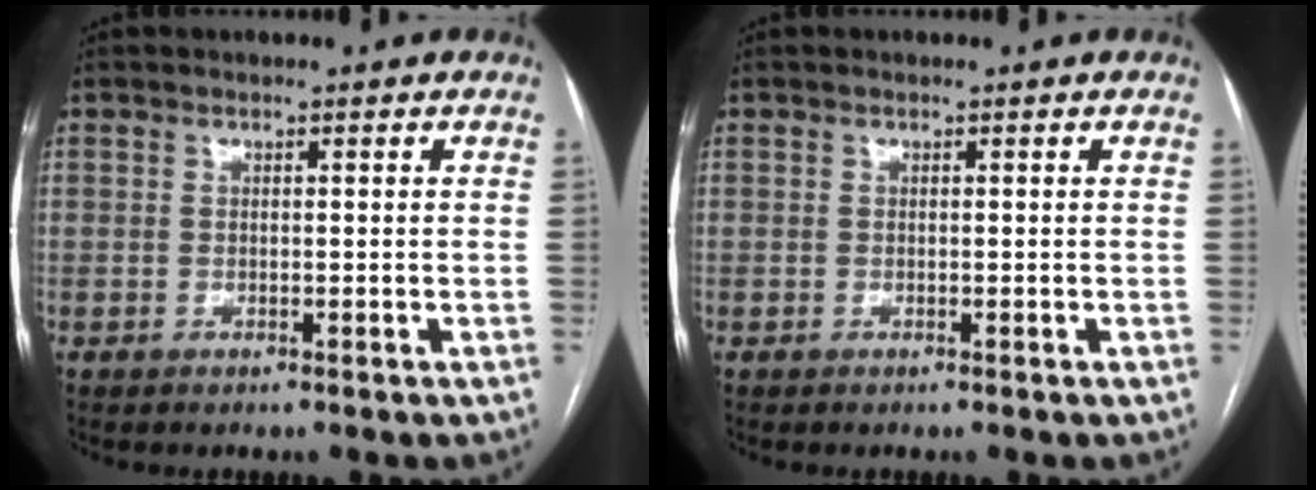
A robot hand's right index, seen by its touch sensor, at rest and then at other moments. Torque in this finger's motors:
{"motor_torque": [0.00, 0.00, 0.00, 0.00]}